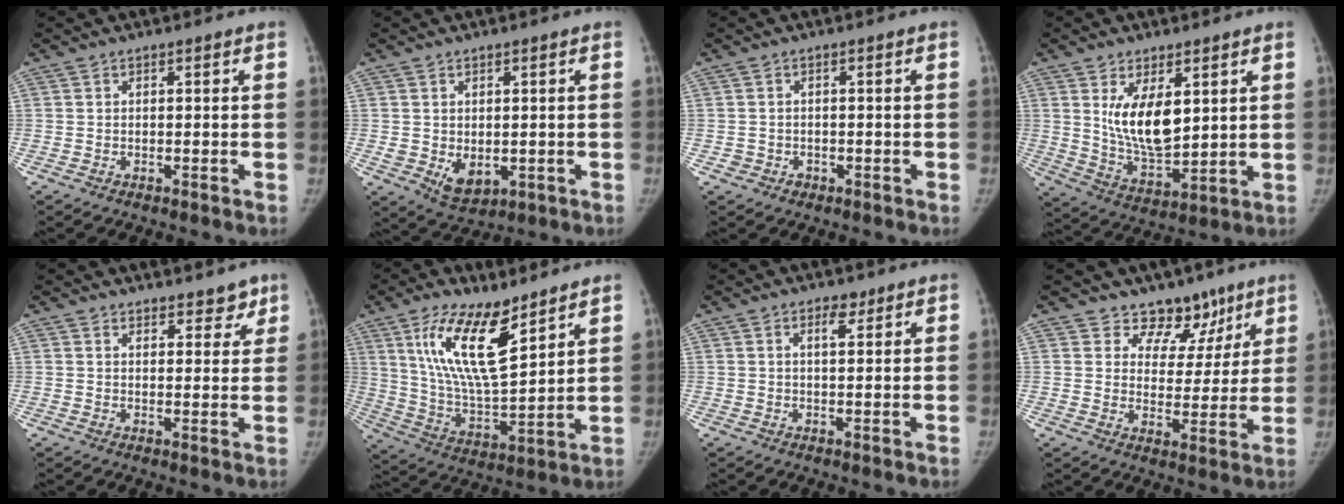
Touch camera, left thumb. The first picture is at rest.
{"total": 5.7, "force": [-0.5, 3.9, 4.1], "torque": [-0.050, -0.012, 0.010]}
{"total": 1.9, "force": [-0.6, 1.7, 0.4], "torque": [0.001, 0.007, -0.005]}
{"total": 12.1, "force": [3.8, 5.8, 9.9], "torque": [-0.147, -0.033, 0.085]}
{"total": 5.2, "force": [4.2, 2.4, 1.8], "torque": [0.009, -0.024, 0.058]}
{"total": 16.9, "force": [9.6, 5.7, 12.7], "torque": [-0.216, -0.055, 0.189]}
{"total": 2.7, "force": [1.6, 1.1, 1.9], "torque": [-0.027, -0.009, 0.026]}
{"total": 9.6, "force": [6.9, 6.3, 2.0], "torque": [0.026, -0.038, 0.104]}